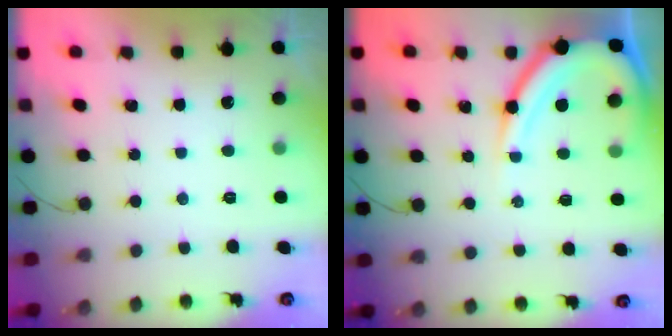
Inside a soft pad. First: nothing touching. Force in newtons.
{"total": 12.4, "press": 12.4, "slide": 1.3}